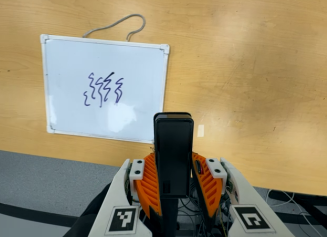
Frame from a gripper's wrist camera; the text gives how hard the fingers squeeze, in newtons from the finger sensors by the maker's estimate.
{"total": 5.2, "left": 3.7, "right": 6.8}